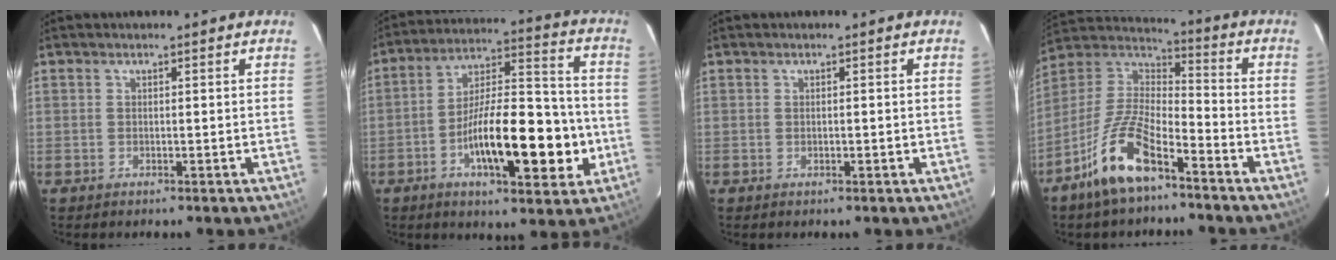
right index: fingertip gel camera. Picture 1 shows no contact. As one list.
[{"total": 17.4, "force": [-4.9, 5.0, 15.9], "torque": [-0.265, 0.017, -0.075]}, {"total": 0.0}, {"total": 12.9, "force": [-8.3, 3.9, 9.1], "torque": [-0.200, 0.007, -0.158]}]